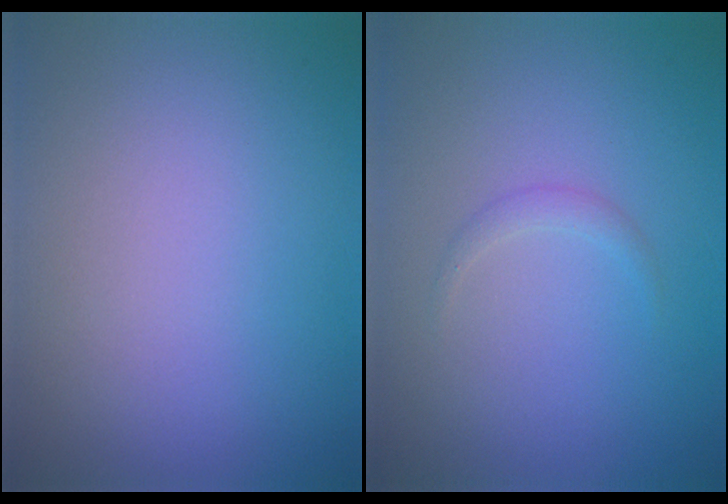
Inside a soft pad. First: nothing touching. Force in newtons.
{"total": 0.8, "press": 0.8, "slide": 0.1}